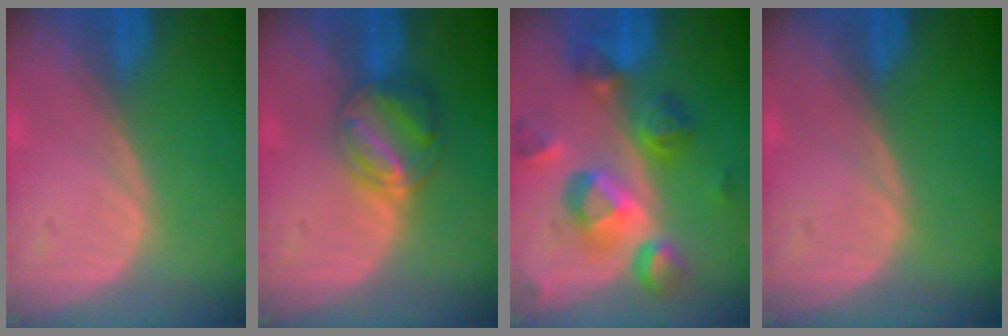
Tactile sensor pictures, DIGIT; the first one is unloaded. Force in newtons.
{"total": 6.1, "press": 5.6, "slide": 2.4}
{"total": 10.5, "press": 9.4, "slide": 4.7}
{"total": 0.0}